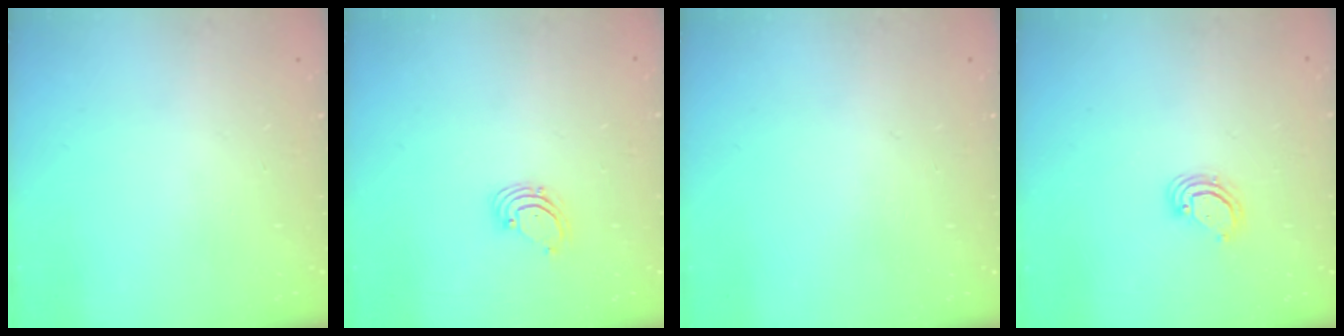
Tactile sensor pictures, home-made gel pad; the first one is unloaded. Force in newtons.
{"total": 1.6, "press": 1.6, "slide": 0.1}
{"total": 0.0}
{"total": 3.2, "press": 3.2, "slide": 0.2}